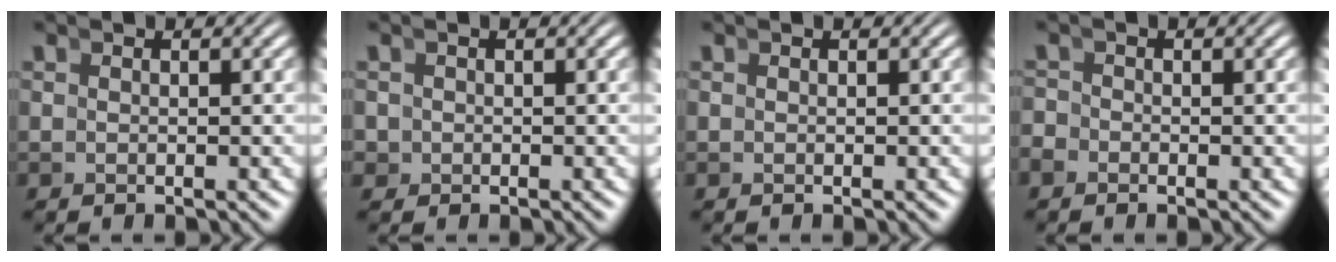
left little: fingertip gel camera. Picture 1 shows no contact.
{"total": 1.6, "force": [-0.4, 1.5, 0.2], "torque": [-0.006, -0.012, -0.004]}
{"total": 0.0}
{"total": 1.1, "force": [-0.9, 0.6, 0.1], "torque": [0.004, -0.006, -0.018]}